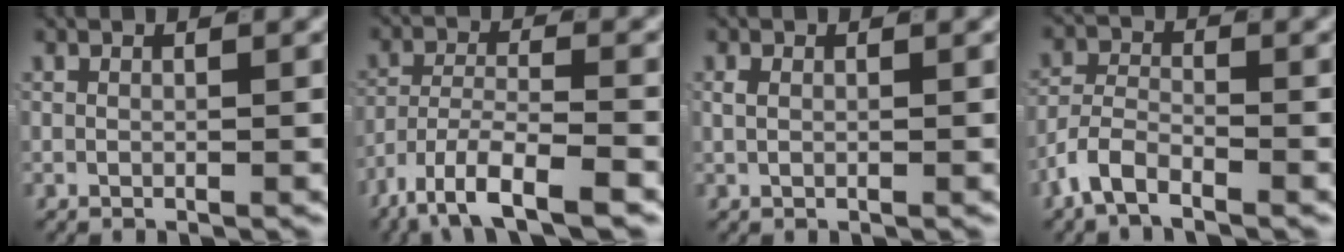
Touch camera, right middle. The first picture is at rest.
{"total": 7.0, "force": [-4.8, 2.1, 4.7], "torque": [-0.088, -0.016, -0.076]}
{"total": 0.6, "force": [0.2, 0.1, 0.5], "torque": [-0.011, -0.002, 0.006]}
{"total": 3.7, "force": [-2.6, 1.9, 1.9], "torque": [-0.037, -0.003, -0.054]}